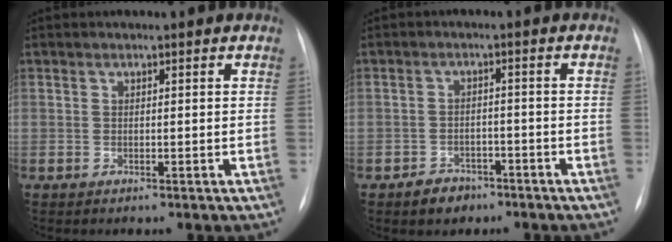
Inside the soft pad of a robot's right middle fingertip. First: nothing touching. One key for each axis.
{"total": 3.6, "fx": -2.6, "fy": 2.3, "fz": 0.9, "tx": -0.019, "ty": 0.005, "tz": -0.035}